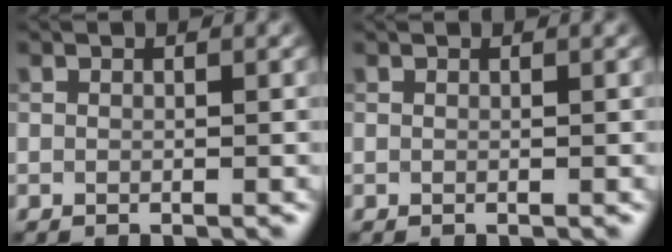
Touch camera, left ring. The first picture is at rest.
{"total": 0.0}